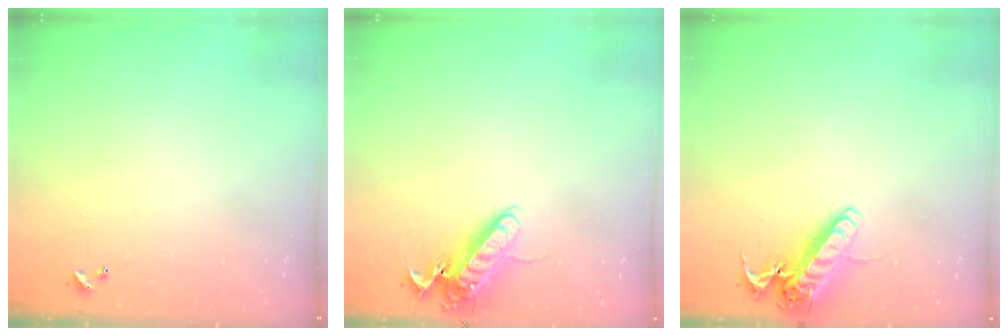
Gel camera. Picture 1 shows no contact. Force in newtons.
{"total": 13.5, "press": 13.5, "slide": 1.2}
{"total": 13.8, "press": 13.7, "slide": 1.9}